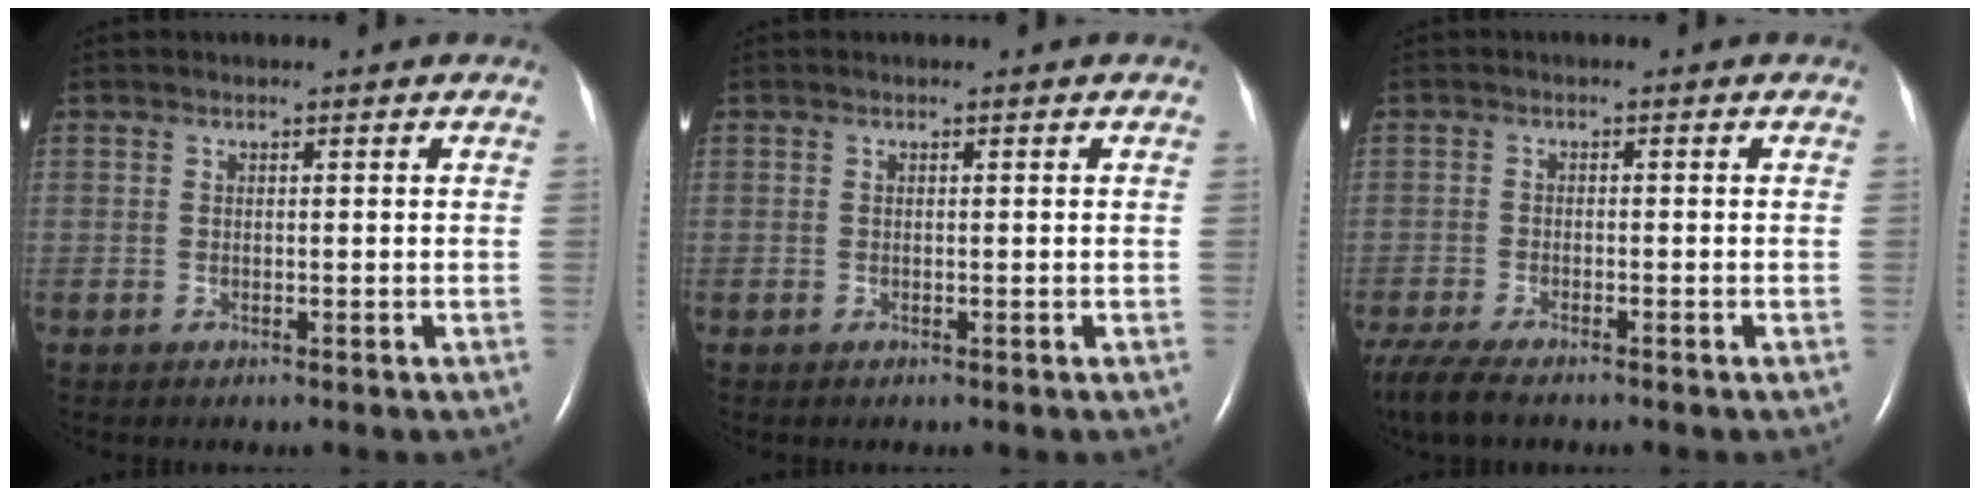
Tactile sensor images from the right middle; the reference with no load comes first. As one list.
[{"total": 0.0}, {"total": 7.7, "force": [-6.1, 1.8, 4.3], "torque": [-0.081, -0.019, -0.104]}]